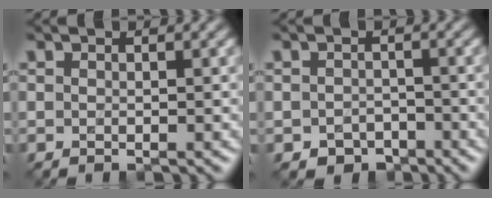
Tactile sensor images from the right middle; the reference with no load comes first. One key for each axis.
{"total": 2.4, "fx": -1.7, "fy": 1.6, "fz": 0.7, "tx": -0.010, "ty": -0.009, "tz": -0.028}